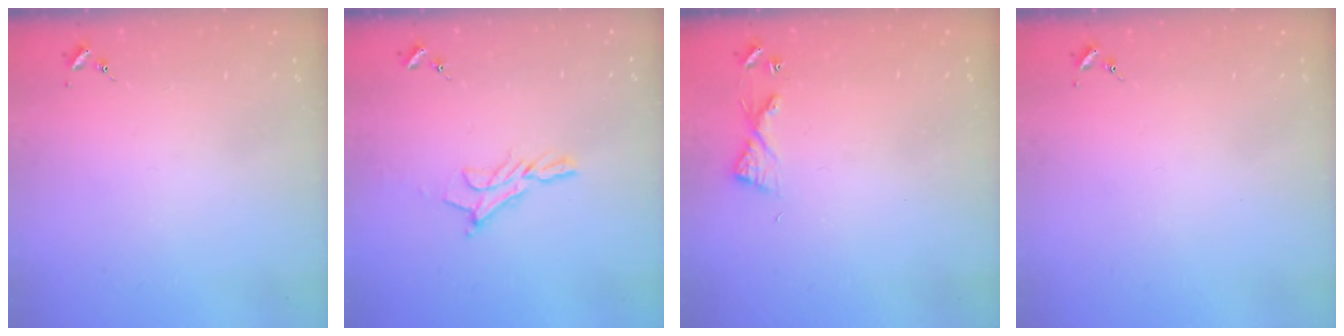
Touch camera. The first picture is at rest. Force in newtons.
{"total": 9.9, "press": 9.9, "slide": 0.6}
{"total": 5.4, "press": 5.4, "slide": 0.5}
{"total": 0.0}